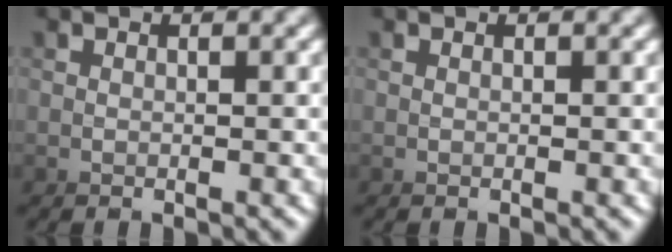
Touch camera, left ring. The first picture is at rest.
{"total": 0.0}